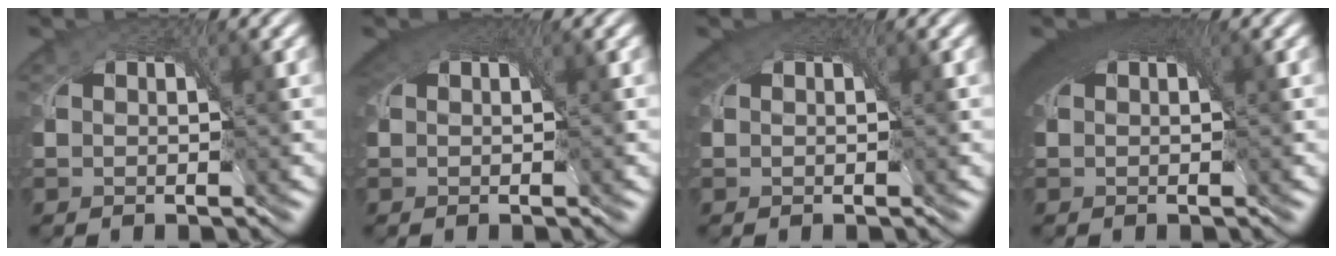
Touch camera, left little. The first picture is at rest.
{"total": 4.2, "force": [2.4, 2.1, 2.7], "torque": [-0.048, 0.012, 0.028]}
{"total": 3.5, "force": [1.8, 2.1, 2.1], "torque": [-0.041, 0.007, 0.021]}
{"total": 6.7, "force": [2.9, 3.1, 5.1], "torque": [-0.081, 0.018, 0.032]}